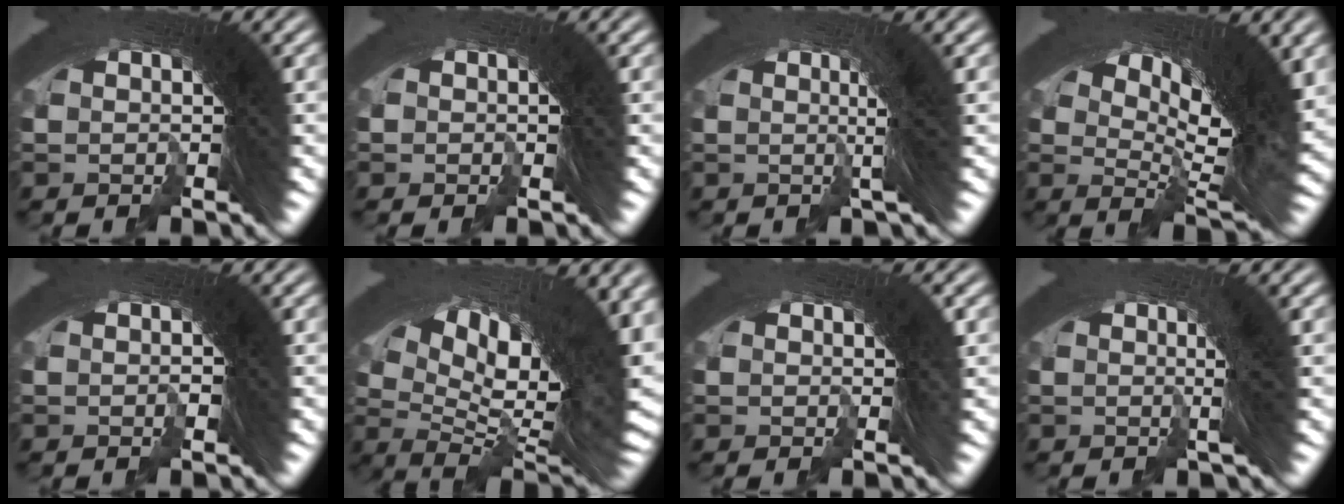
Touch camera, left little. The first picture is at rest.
{"total": 1.2, "force": [-0.7, -0.3, -0.9], "torque": [0.009, -0.006, -0.008]}
{"total": 4.1, "force": [1.4, 1.3, 3.6], "torque": [-0.051, 0.026, 0.007]}
{"total": 10.0, "force": [1.7, 4.1, 8.9], "torque": [-0.139, 0.000, 0.027]}
{"total": 1.0, "force": [0.0, 0.8, 0.6], "torque": [-0.001, 0.009, -0.004]}
{"total": 15.1, "force": [-1.1, 8.6, 12.4], "torque": [-0.200, -0.040, 0.001]}
{"total": 0.6, "force": [-0.1, 0.2, 0.6], "torque": [-0.013, 0.003, -0.003]}
{"total": 2.5, "force": [0.6, 0.6, 2.4], "torque": [-0.037, 0.016, -0.003]}